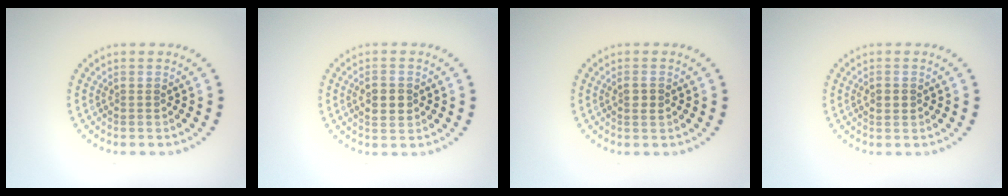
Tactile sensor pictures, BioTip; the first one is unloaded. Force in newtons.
{"total": 2.6, "press": 2.6, "slide": 0.1}
{"total": 1.1, "press": 1.0, "slide": 0.3}
{"total": 0.8, "press": 0.8, "slide": 0.2}